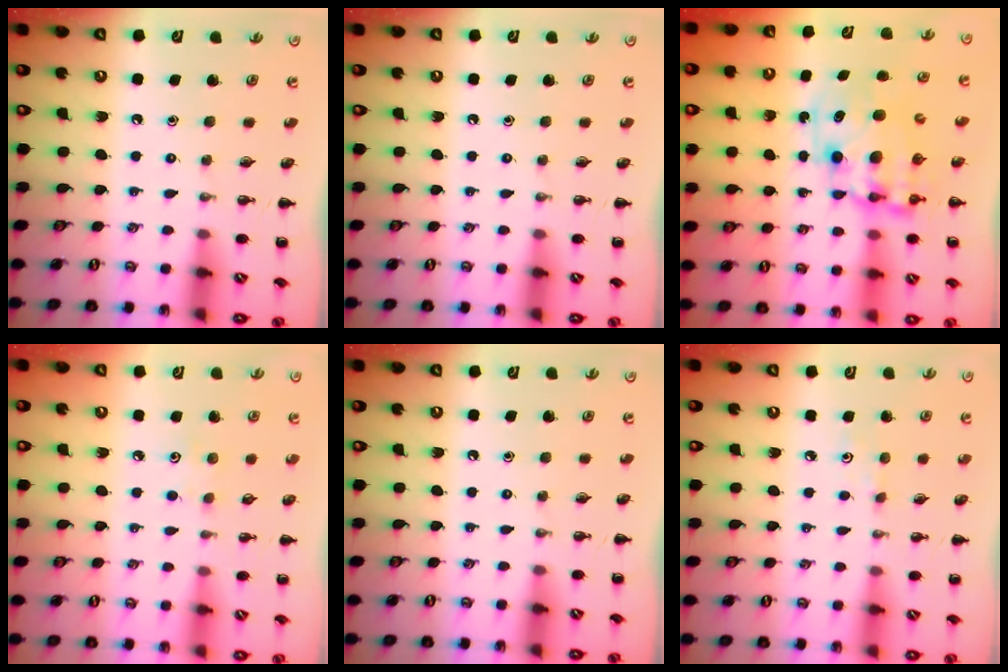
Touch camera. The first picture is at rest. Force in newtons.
{"total": 0.0}
{"total": 10.9, "press": 10.5, "slide": 2.9}
{"total": 2.7, "press": 2.6, "slide": 0.7}
{"total": 0.0}
{"total": 3.2, "press": 3.0, "slide": 1.2}